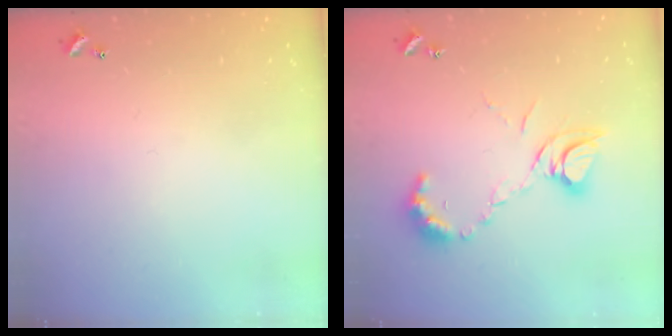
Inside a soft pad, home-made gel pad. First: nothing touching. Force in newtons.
{"total": 9.8, "press": 9.8, "slide": 1.0}